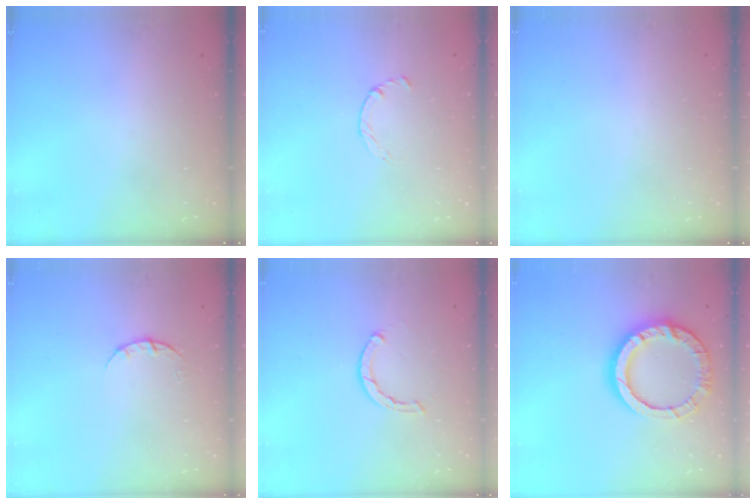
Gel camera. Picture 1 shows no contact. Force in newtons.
{"total": 1.8, "press": 1.7, "slide": 0.3}
{"total": 0.0}
{"total": 2.3, "press": 2.3, "slide": 0.3}
{"total": 2.1, "press": 2.1, "slide": 0.2}
{"total": 16.2, "press": 16.2, "slide": 1.4}